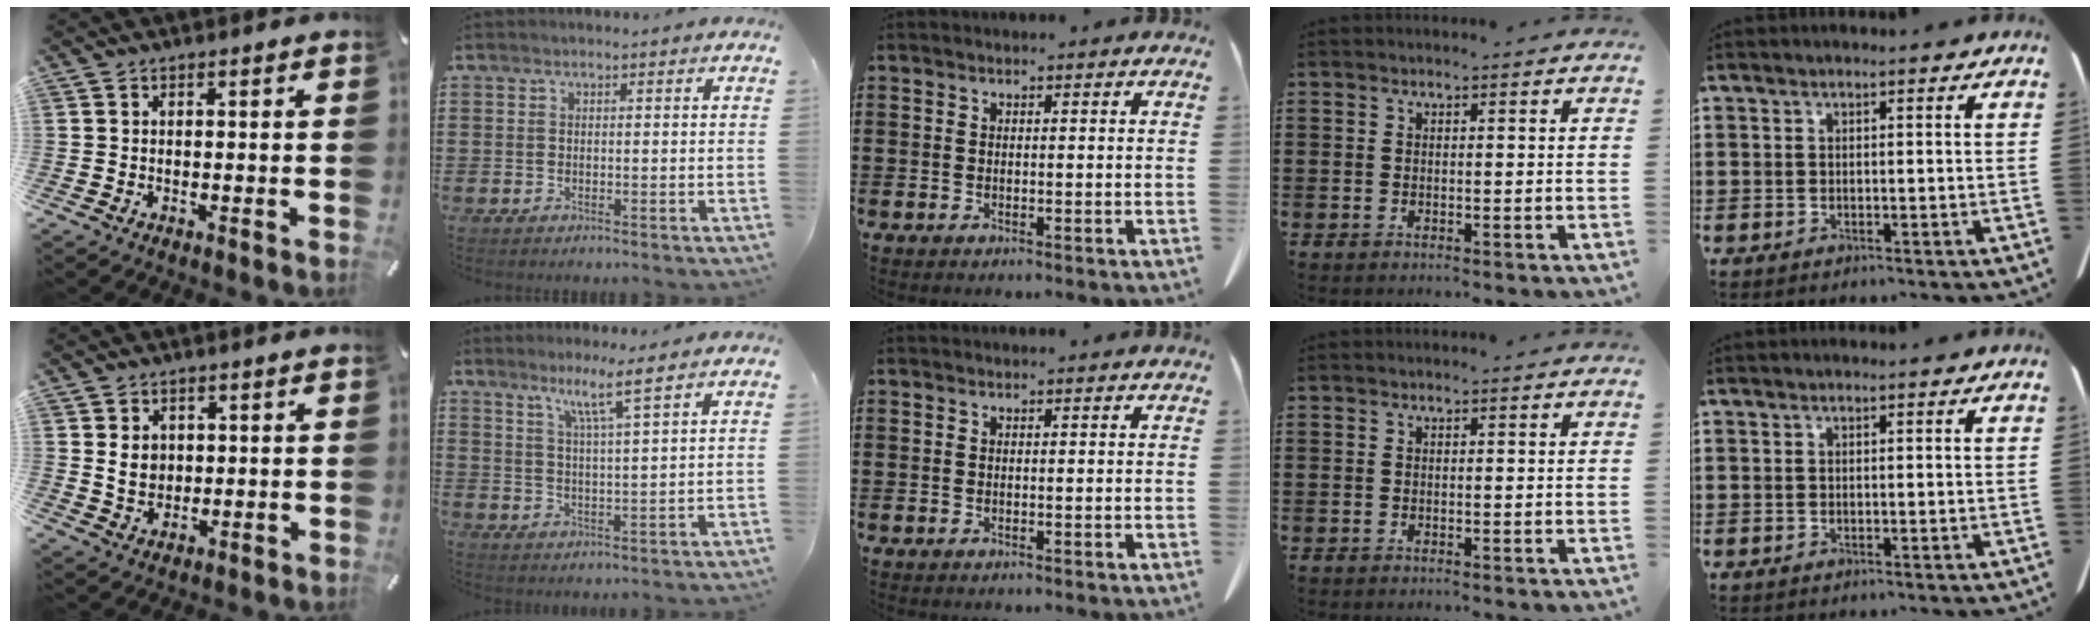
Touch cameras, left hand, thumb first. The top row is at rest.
{"thumb": {"total": 4.8, "force": [0.8, 4.3, 2.0], "torque": [-0.038, -0.001, 0.010]}, "index": {"total": 5.5, "force": [4.0, -0.8, 3.7], "torque": [-0.077, -0.012, 0.065]}}